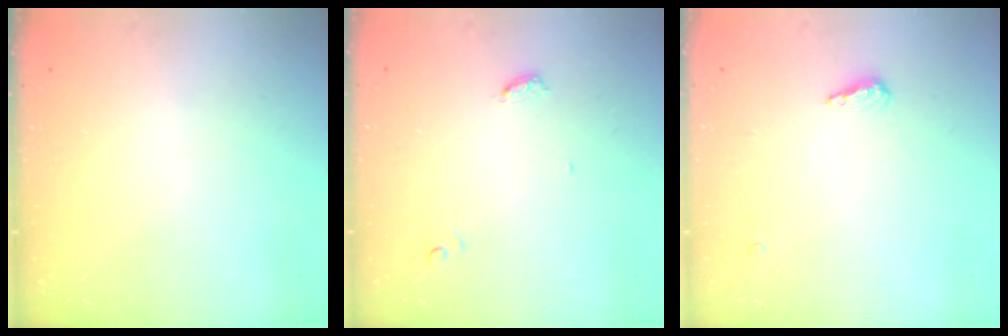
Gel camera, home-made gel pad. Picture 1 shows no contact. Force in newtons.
{"total": 4.0, "press": 4.0, "slide": 0.3}
{"total": 5.0, "press": 4.9, "slide": 1.1}